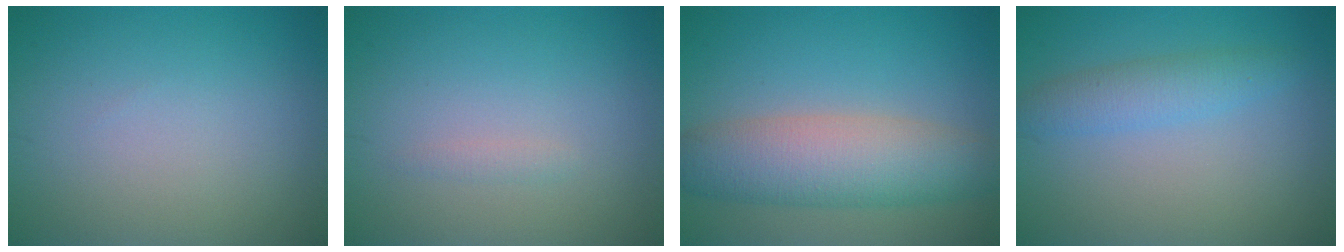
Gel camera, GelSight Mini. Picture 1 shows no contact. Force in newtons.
{"total": 0.7, "press": 0.7, "slide": 0.0}
{"total": 6.9, "press": 6.9, "slide": 0.4}
{"total": 2.6, "press": 2.6, "slide": 0.2}